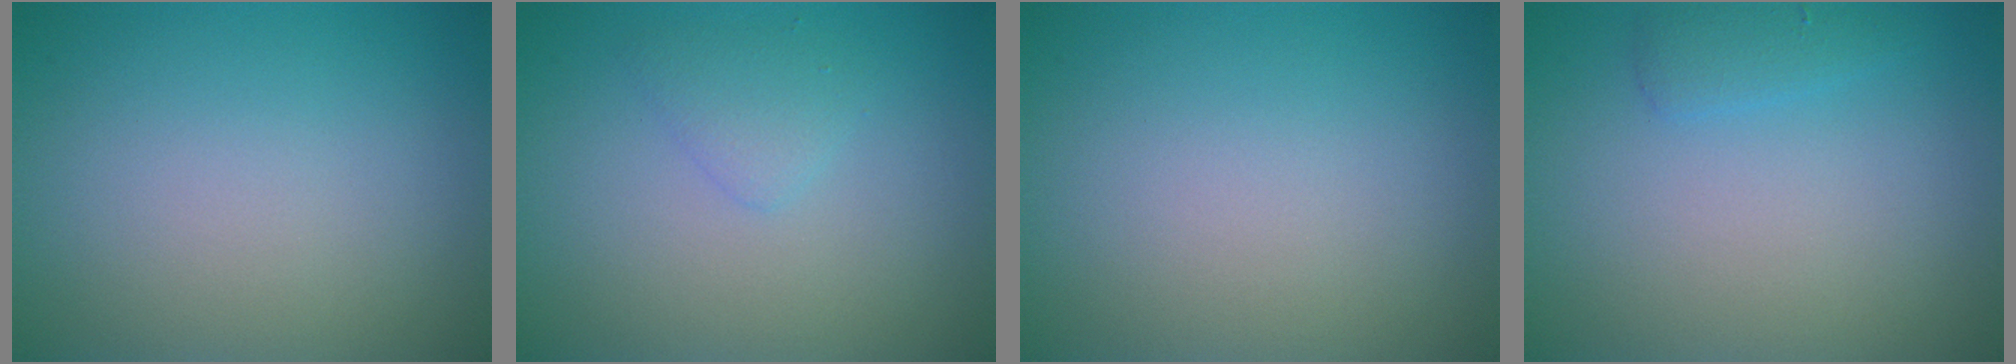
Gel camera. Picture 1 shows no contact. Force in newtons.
{"total": 1.4, "press": 1.4, "slide": 0.1}
{"total": 0.0}
{"total": 1.3, "press": 1.3, "slide": 0.1}